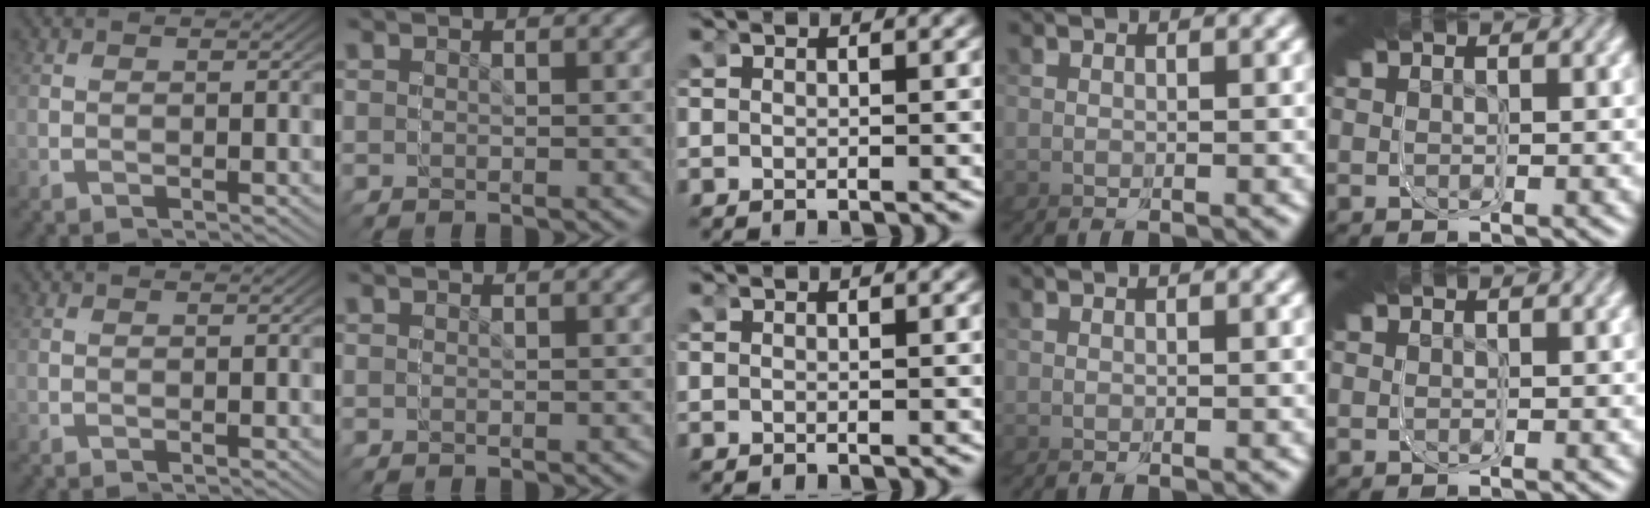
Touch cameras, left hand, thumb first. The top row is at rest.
{}